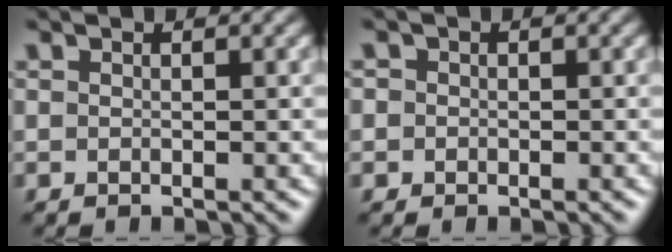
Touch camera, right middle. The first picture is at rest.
{"total": 1.1, "force": [0.0, 1.1, 0.2], "torque": [0.005, -0.003, -0.009]}